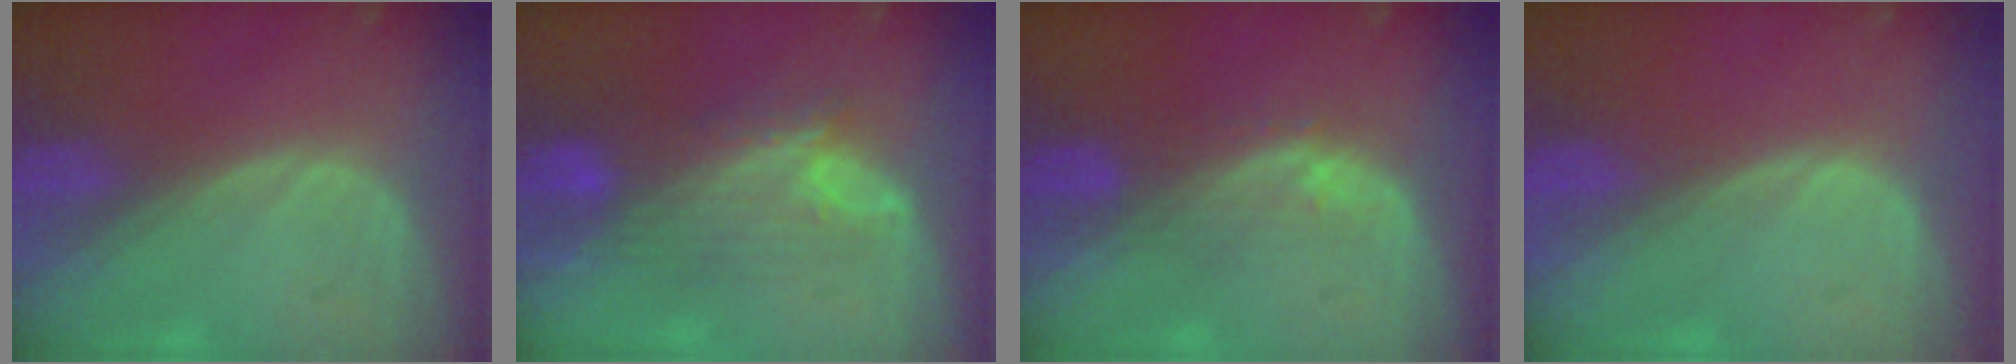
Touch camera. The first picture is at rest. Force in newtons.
{"total": 8.6, "press": 7.8, "slide": 3.6}
{"total": 3.4, "press": 3.4, "slide": 0.4}
{"total": 0.0}